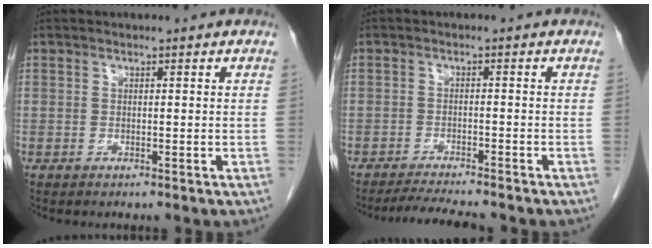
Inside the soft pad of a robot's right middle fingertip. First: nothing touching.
{"total": 5.5, "force": [-5.1, -0.3, 1.9], "torque": [-0.037, -0.018, -0.083]}